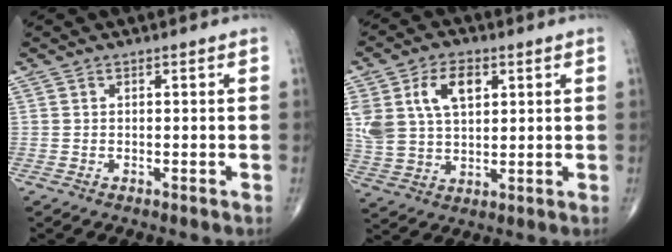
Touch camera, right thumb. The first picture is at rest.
{"total": 12.6, "force": [4.3, 7.6, 9.1], "torque": [-0.168, -0.001, 0.089]}